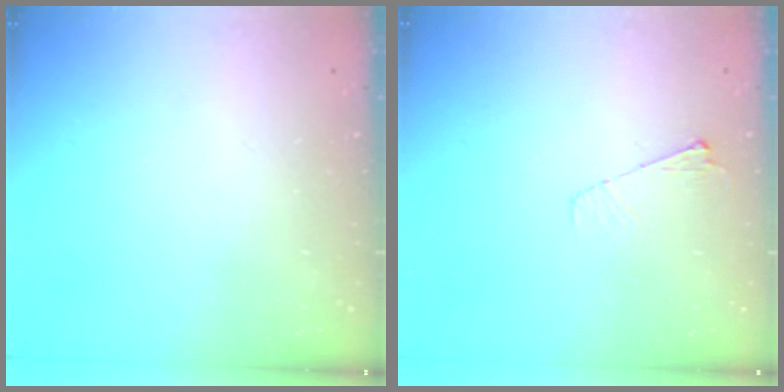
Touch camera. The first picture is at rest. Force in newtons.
{"total": 4.4, "press": 4.3, "slide": 0.6}